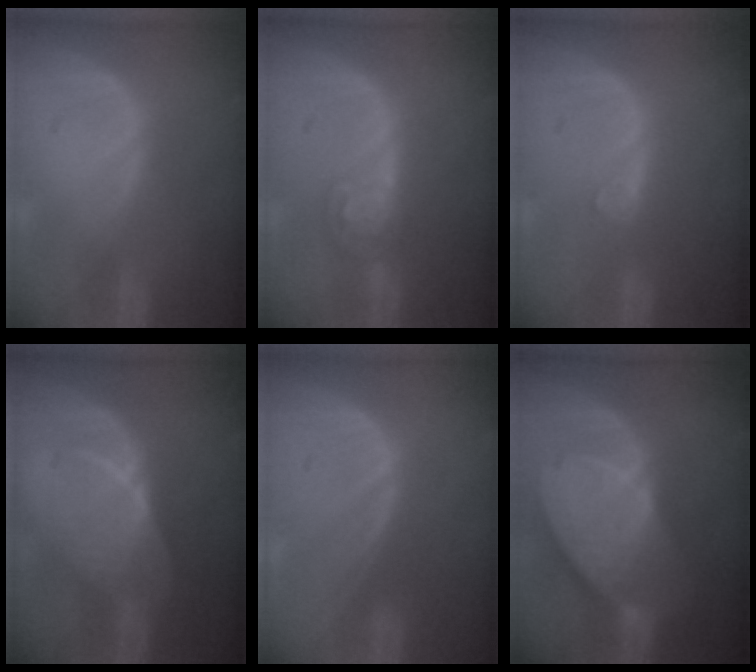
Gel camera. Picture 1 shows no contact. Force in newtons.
{"total": 5.1, "press": 4.4, "slide": 2.5}
{"total": 1.5, "press": 1.5, "slide": 0.2}
{"total": 7.5, "press": 6.6, "slide": 3.5}
{"total": 0.0}
{"total": 10.2, "press": 8.8, "slide": 5.0}